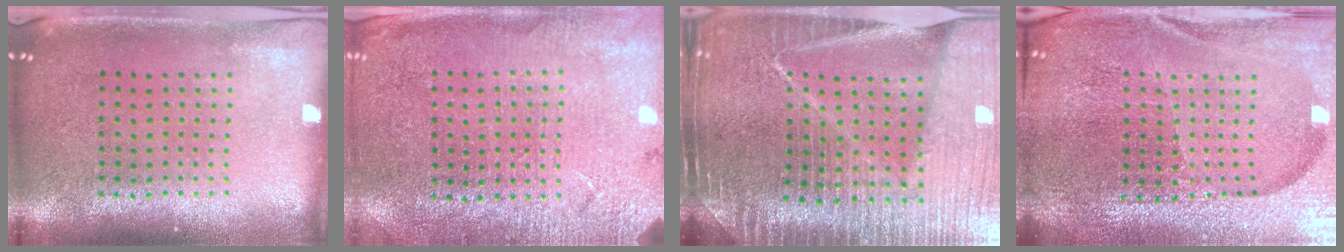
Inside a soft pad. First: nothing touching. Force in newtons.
{"total": 2.7, "press": 2.7, "slide": 0.1}
{"total": 5.5, "press": 5.0, "slide": 2.3}
{"total": 5.1, "press": 4.8, "slide": 1.8}